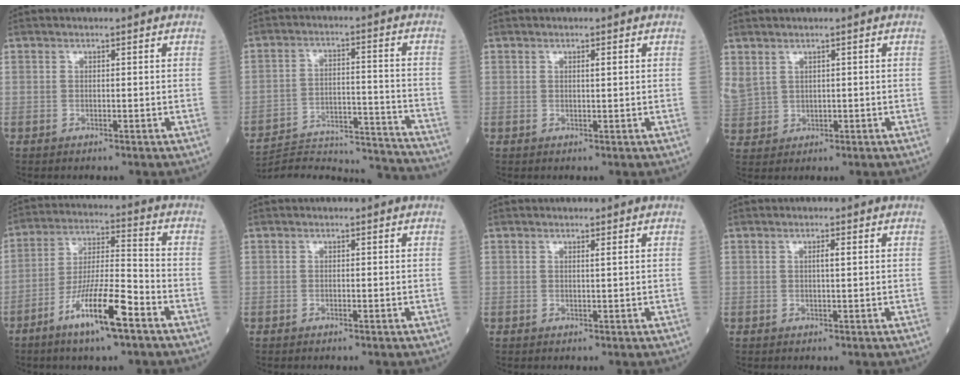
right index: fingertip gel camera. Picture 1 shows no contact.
{"total": 20.1, "force": [-19.8, 0.9, 3.4], "torque": [-0.062, 0.007, -0.282]}
{"total": 0.9, "force": [0.3, -0.1, 0.8], "torque": [-0.017, -0.002, 0.005]}
{"total": 5.9, "force": [2.6, 4.5, 2.8], "torque": [-0.086, 0.007, 0.069]}
{"total": 13.1, "force": [-7.2, 1.3, 10.9], "torque": [-0.206, -0.013, -0.133]}
{"total": 0.0}
{"total": 0.6, "force": [0.3, -0.3, 0.4], "torque": [-0.019, -0.006, 0.008]}
{"total": 1.2, "force": [0.3, -0.1, 1.2], "torque": [-0.027, -0.001, 0.006]}